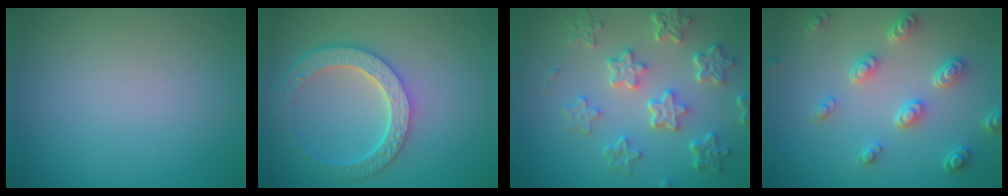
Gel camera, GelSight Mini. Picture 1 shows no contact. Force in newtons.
{"total": 5.7, "press": 4.3, "slide": 3.7}
{"total": 6.2, "press": 4.7, "slide": 4.0}
{"total": 4.5, "press": 3.5, "slide": 2.9}